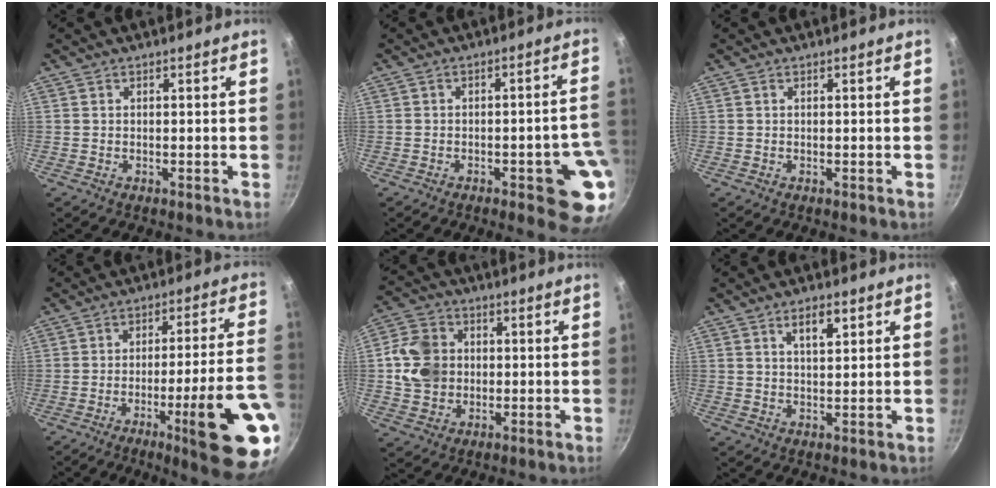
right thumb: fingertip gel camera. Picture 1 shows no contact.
{"total": 11.4, "force": [-4.2, 3.4, 10.1], "torque": [-0.076, 0.027, -0.049]}
{"total": 0.0}
{"total": 19.2, "force": [-7.7, 1.9, 17.5], "torque": [-0.219, 0.031, -0.105]}
{"total": 10.3, "force": [0.7, 8.8, 5.3], "torque": [-0.074, 0.008, 0.006]}
{"total": 4.6, "force": [2.3, 1.9, 3.4], "torque": [-0.050, -0.010, 0.040]}